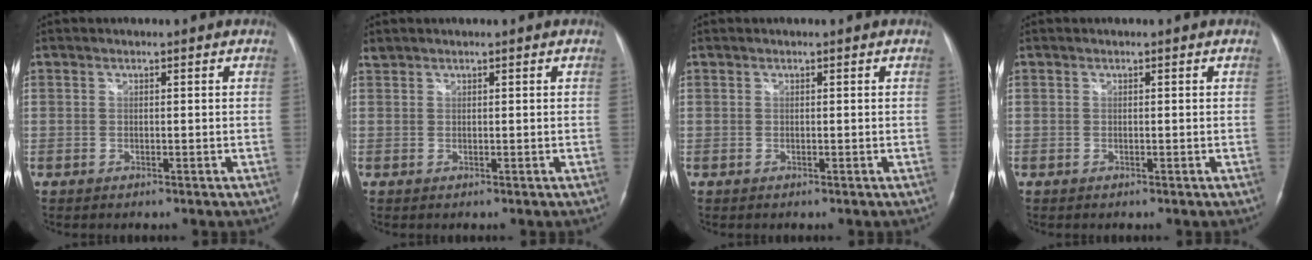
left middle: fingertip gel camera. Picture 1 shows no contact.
{"total": 0.7, "force": [0.7, 0.1, -0.1], "torque": [-0.006, 0.011, 0.018]}
{"total": 0.0}
{"total": 0.0}